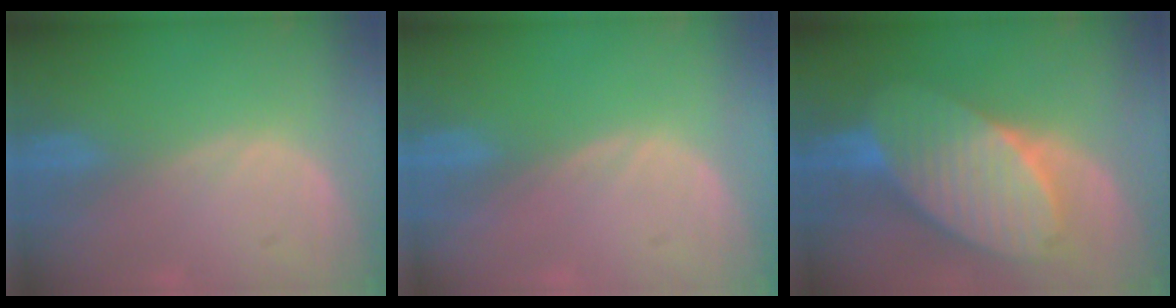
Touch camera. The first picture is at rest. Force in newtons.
{"total": 0.0}
{"total": 10.5, "press": 10.5, "slide": 0.6}